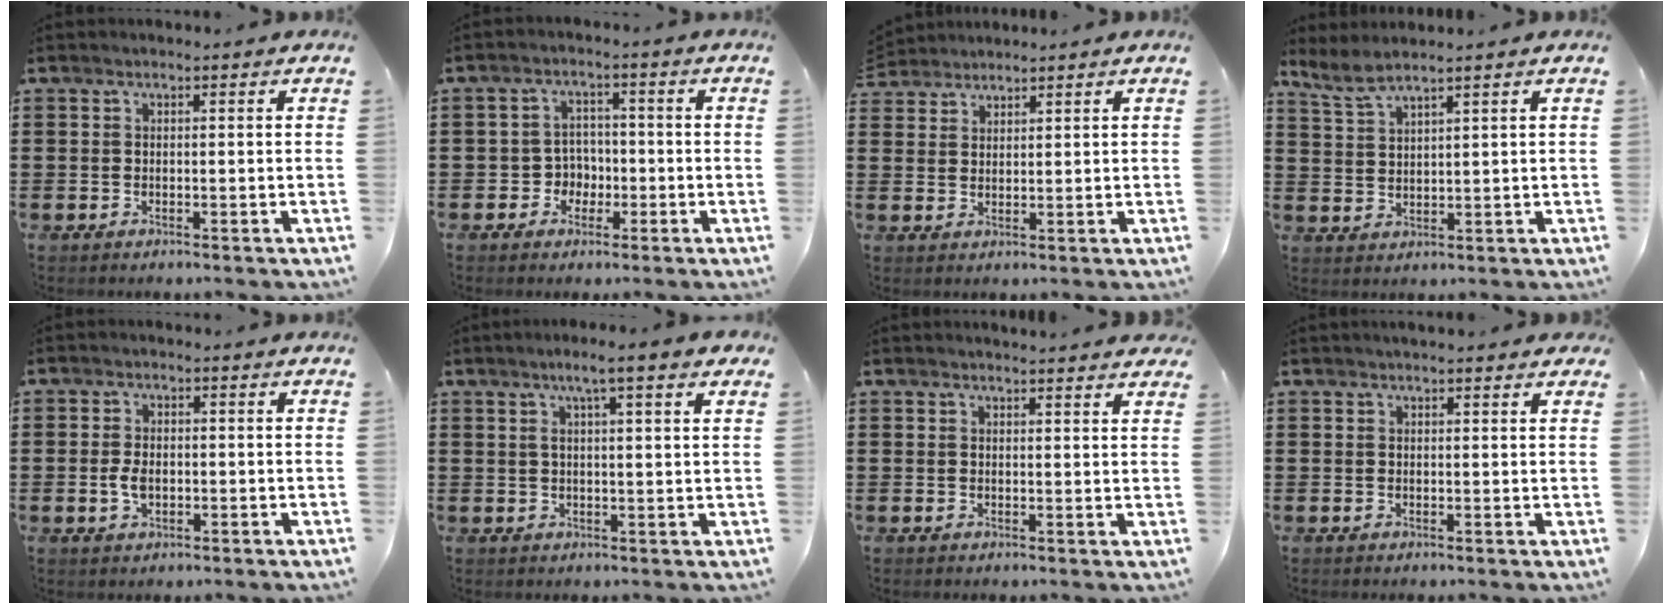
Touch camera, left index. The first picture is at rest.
{"total": 3.6, "force": [-1.5, 3.1, 1.0], "torque": [-0.031, 0.006, -0.034]}
{"total": 2.2, "force": [2.1, 0.3, -0.5], "torque": [0.003, 0.000, 0.043]}
{"total": 3.5, "force": [2.9, 0.2, 1.8], "torque": [-0.043, -0.003, 0.054]}
{"total": 3.1, "force": [-0.4, 1.8, 2.4], "torque": [-0.063, -0.001, -0.011]}
{"total": 4.5, "force": [2.6, 0.1, 3.7], "torque": [-0.078, 0.004, 0.043]}
{"total": 1.9, "force": [1.8, 0.0, 0.3], "torque": [-0.011, 0.001, 0.036]}
{"total": 1.4, "force": [1.3, 0.1, 0.4], "torque": [-0.012, 0.003, 0.024]}